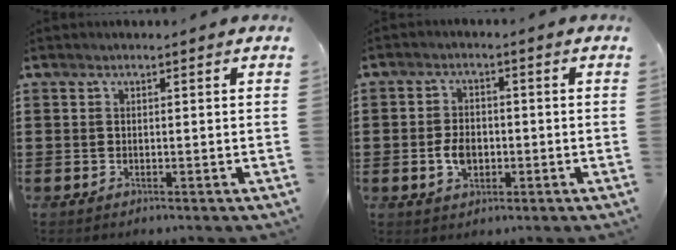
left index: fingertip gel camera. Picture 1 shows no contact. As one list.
[{"total": 4.1, "force": [-0.9, 2.8, 2.9], "torque": [-0.064, 0.001, -0.017]}]